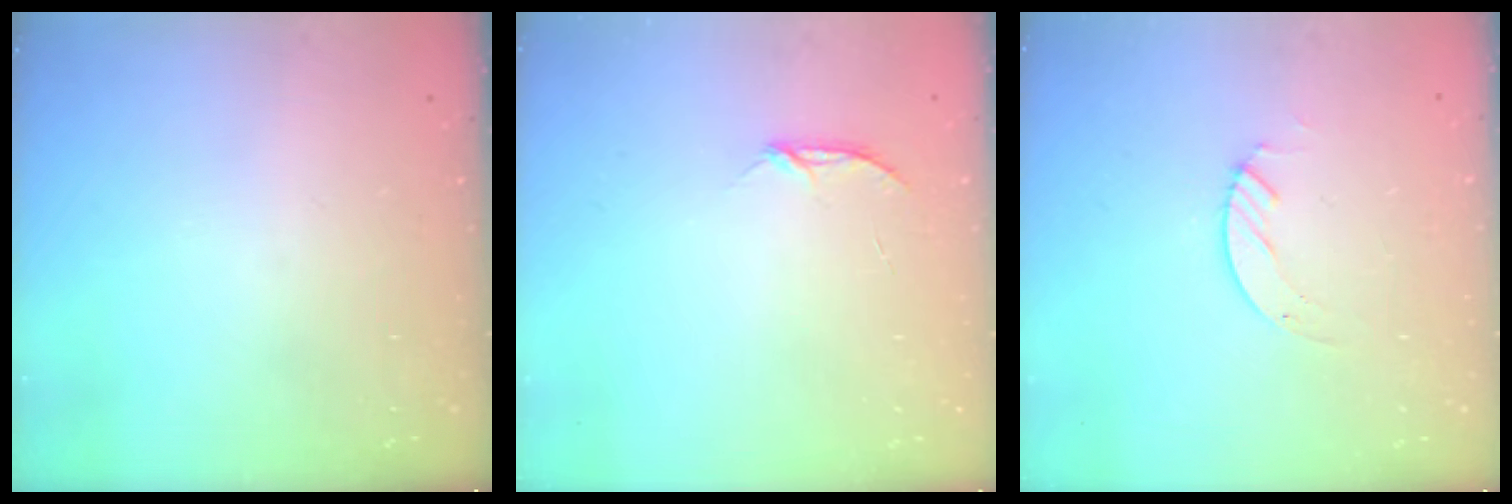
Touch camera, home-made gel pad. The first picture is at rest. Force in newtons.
{"total": 3.1, "press": 3.0, "slide": 0.4}
{"total": 2.1, "press": 2.1, "slide": 0.2}